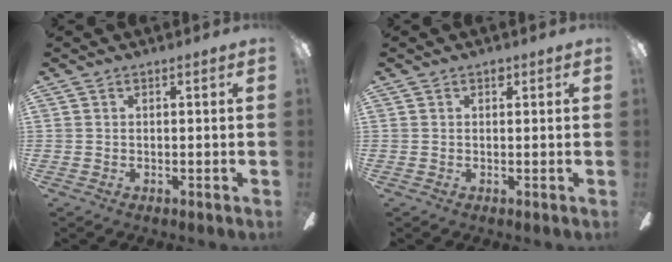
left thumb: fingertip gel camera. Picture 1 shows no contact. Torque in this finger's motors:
{"motor_torque": [0.00, 0.07, 0.48, -0.03, 0.00]}